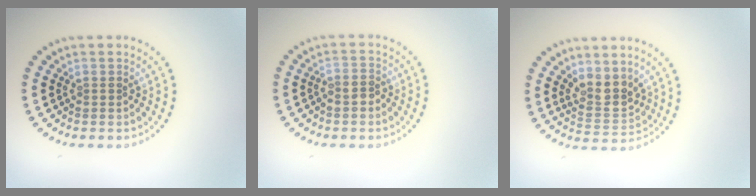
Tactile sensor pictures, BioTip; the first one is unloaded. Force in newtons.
{"total": 1.2, "press": 1.0, "slide": 0.6}
{"total": 3.2, "press": 2.8, "slide": 1.5}